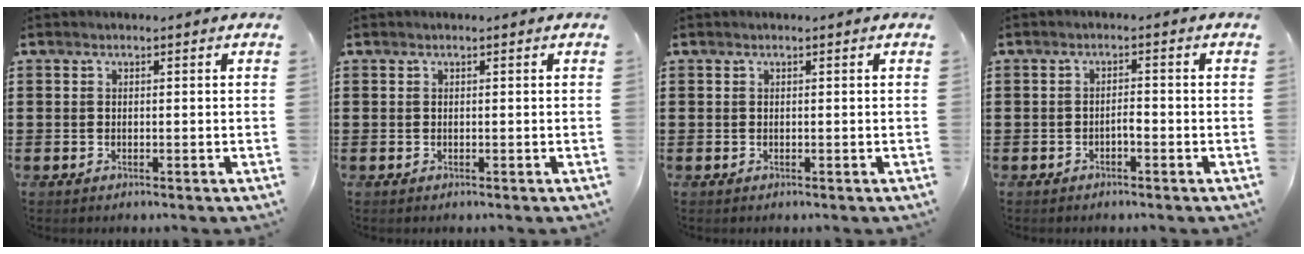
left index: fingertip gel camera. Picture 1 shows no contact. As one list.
[{"total": 0.0}, {"total": 0.0}, {"total": 1.6, "force": [-0.9, 0.3, 1.3], "torque": [-0.027, 0.002, -0.018]}]